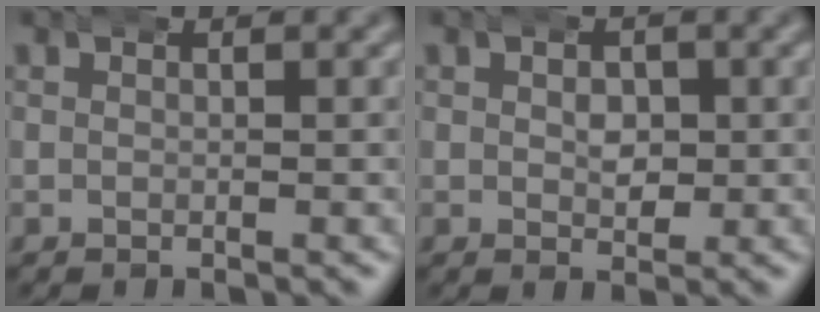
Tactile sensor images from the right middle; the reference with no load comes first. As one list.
[{"total": 1.7, "force": [0.2, 1.4, 1.0], "torque": [-0.017, -0.012, 0.007]}]